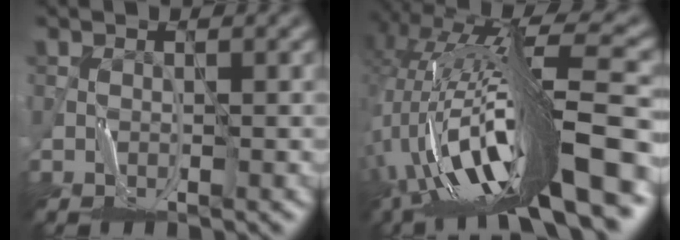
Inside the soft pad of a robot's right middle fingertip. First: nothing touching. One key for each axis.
{"total": 15.9, "fx": -5.6, "fy": 3.6, "fz": 14.4, "tx": -0.267, "ty": 0.040, "tz": -0.105}